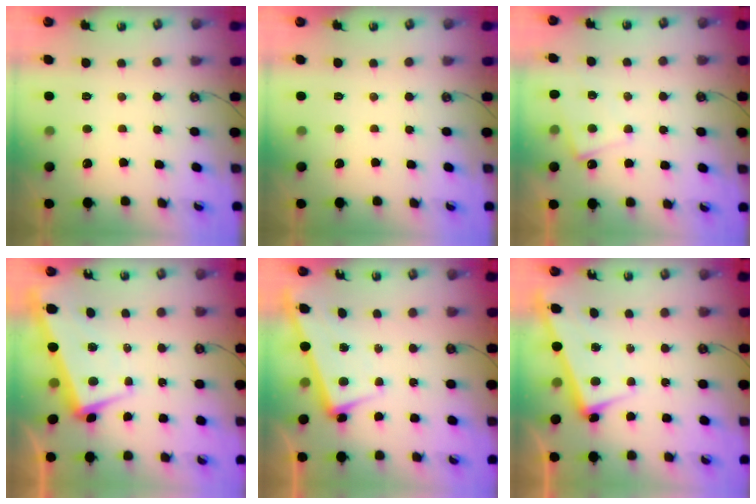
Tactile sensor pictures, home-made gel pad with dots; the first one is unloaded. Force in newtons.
{"total": 0.0}
{"total": 3.8, "press": 3.7, "slide": 0.4}
{"total": 2.2, "press": 0.4, "slide": 2.1}
{"total": 2.3, "press": 2.1, "slide": 0.9}
{"total": 2.4, "press": 2.3, "slide": 0.7}